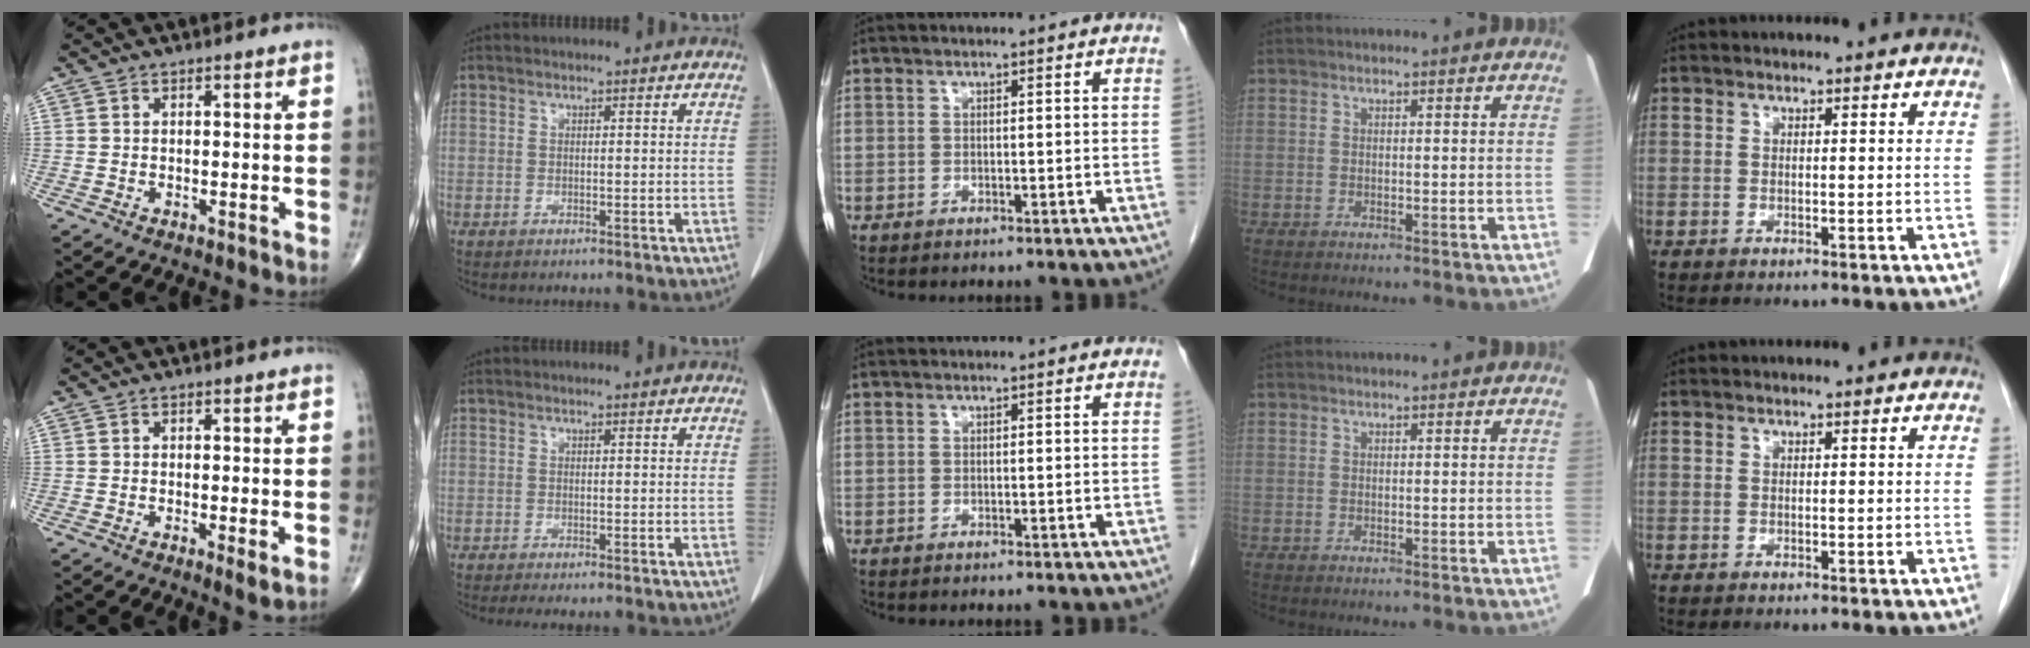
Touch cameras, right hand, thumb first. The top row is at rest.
{"thumb": {"total": 1.9, "force": [-0.3, 0.4, 1.9], "torque": [-0.034, -0.010, -0.010]}, "index": {"total": 2.0, "force": [-1.5, 0.1, 1.2], "torque": [-0.017, -0.004, -0.022]}}